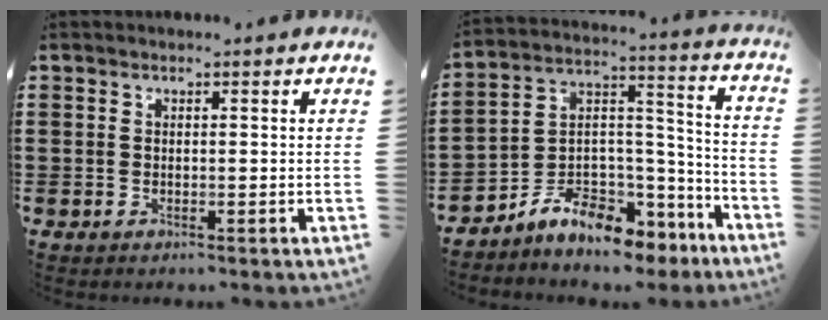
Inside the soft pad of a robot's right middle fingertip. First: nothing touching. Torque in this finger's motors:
{"motor_torque": [2.14, 0.00, 0.70, 0.20]}